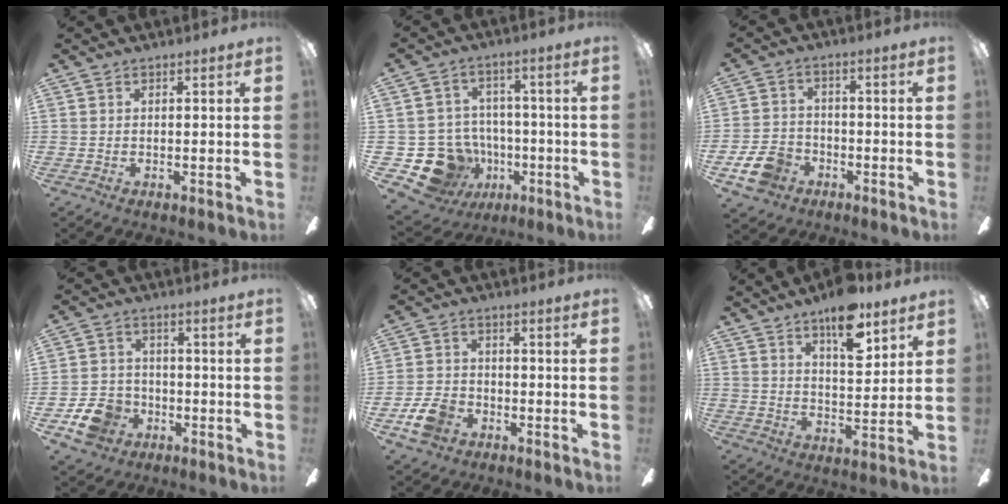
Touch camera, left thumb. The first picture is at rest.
{"total": 14.5, "force": [-5.4, 12.4, 5.3], "torque": [-0.121, 0.038, -0.077]}
{"total": 9.0, "force": [-4.6, 6.4, 4.3], "torque": [-0.101, 0.031, -0.084]}
{"total": 9.5, "force": [-4.5, 7.6, 3.6], "torque": [-0.085, 0.032, -0.083]}
{"total": 7.6, "force": [-3.7, 5.5, 3.7], "torque": [-0.088, 0.020, -0.068]}
{"total": 11.1, "force": [7.8, 4.1, 6.8], "torque": [-0.094, -0.036, 0.131]}